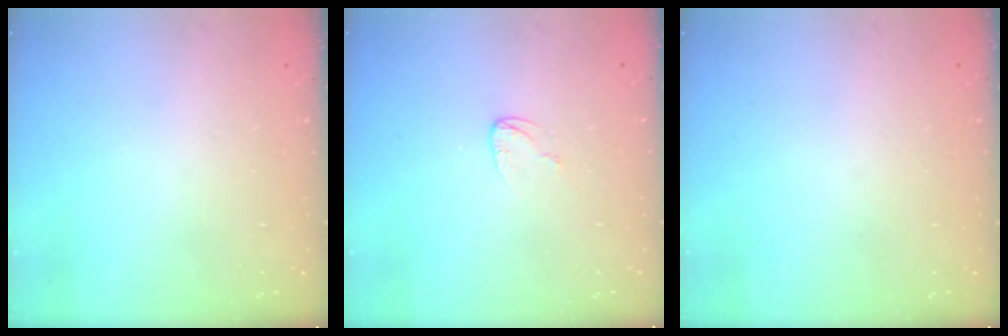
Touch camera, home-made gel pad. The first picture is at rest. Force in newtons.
{"total": 3.4, "press": 3.4, "slide": 0.3}
{"total": 0.0}